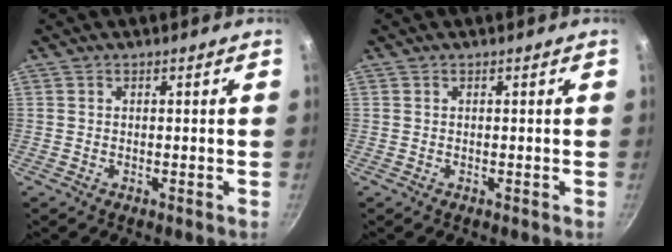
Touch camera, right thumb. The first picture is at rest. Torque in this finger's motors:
{"motor_torque": [-0.01, -0.01, 0.00, 0.00, 0.00]}